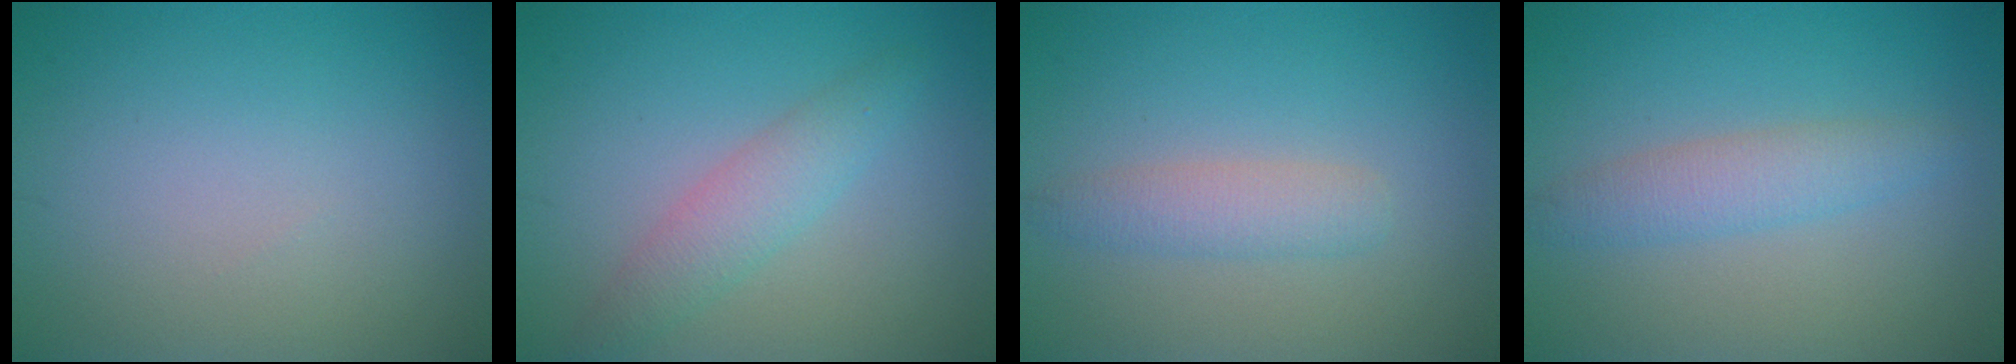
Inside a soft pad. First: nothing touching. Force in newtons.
{"total": 2.8, "press": 2.8, "slide": 0.1}
{"total": 2.3, "press": 2.3, "slide": 0.1}
{"total": 2.7, "press": 2.7, "slide": 0.0}